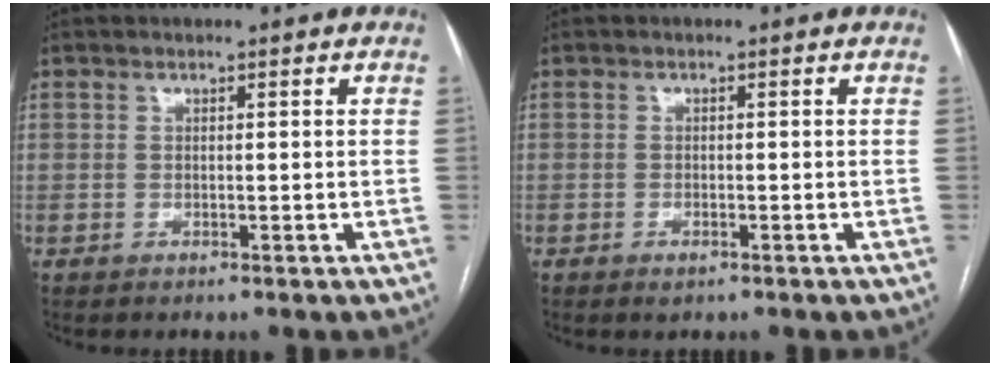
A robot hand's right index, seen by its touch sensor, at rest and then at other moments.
{"total": 1.0, "force": [-0.6, 0.4, 0.7], "torque": [-0.012, -0.001, -0.005]}